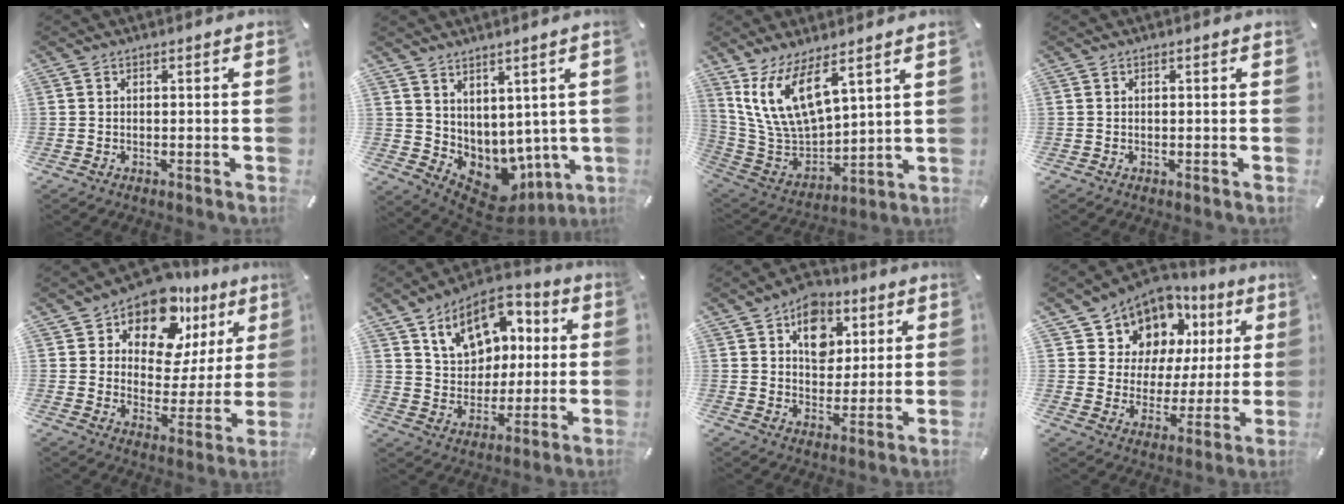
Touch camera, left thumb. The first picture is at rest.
{"total": 5.2, "force": [1.2, 5.0, 0.6], "torque": [-0.004, -0.055, 0.038]}
{"total": 14.1, "force": [8.6, 6.5, 9.1], "torque": [-0.210, -0.048, 0.157]}
{"total": 0.0}
{"total": 14.5, "force": [10.1, 8.2, 6.3], "torque": [-0.112, -0.075, 0.182]}
{"total": 13.9, "force": [6.2, 10.6, 6.5], "torque": [-0.113, -0.019, 0.120]}
{"total": 10.3, "force": [4.6, 8.1, 4.4], "torque": [-0.050, -0.023, 0.080]}
{"total": 10.3, "force": [7.0, 7.5, 0.6], "torque": [-0.032, -0.071, 0.131]}